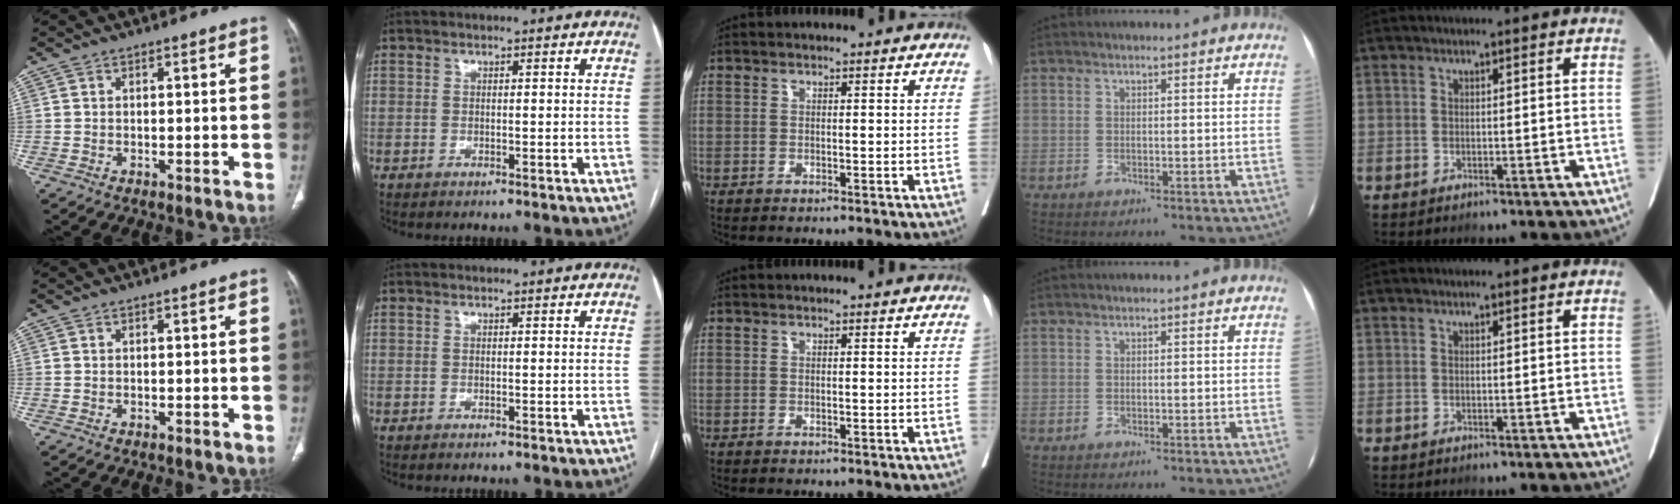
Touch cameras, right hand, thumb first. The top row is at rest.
{}